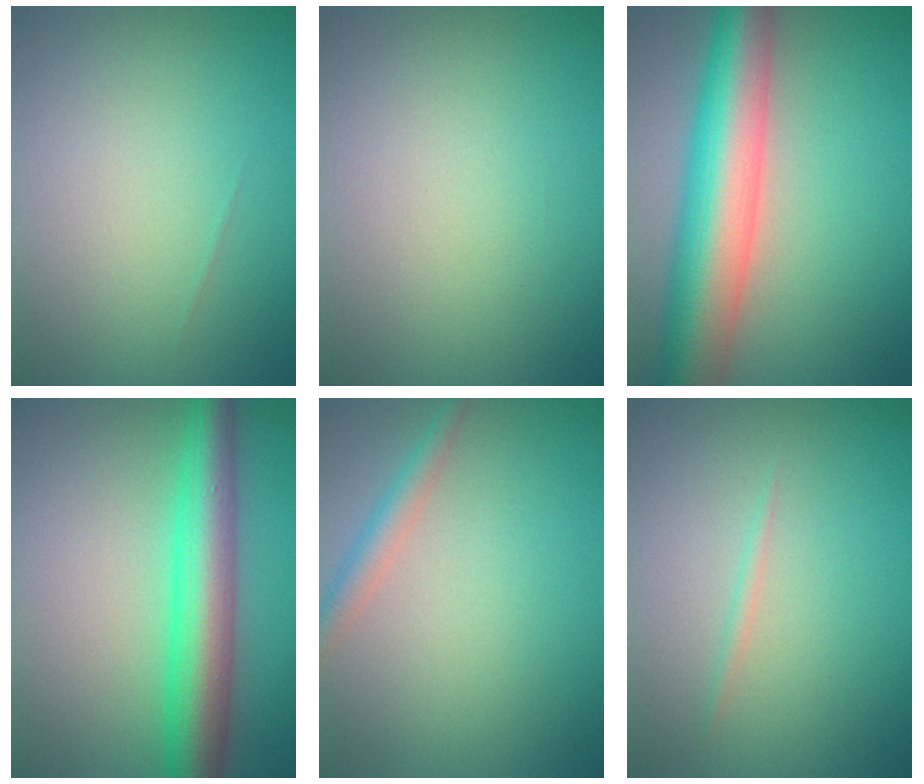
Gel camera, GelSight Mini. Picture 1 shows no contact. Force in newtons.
{"total": 0.0}
{"total": 10.0, "press": 10.0, "slide": 0.3}
{"total": 6.8, "press": 6.8, "slide": 0.0}
{"total": 2.2, "press": 2.2, "slide": 0.0}
{"total": 0.6, "press": 0.6, "slide": 0.0}